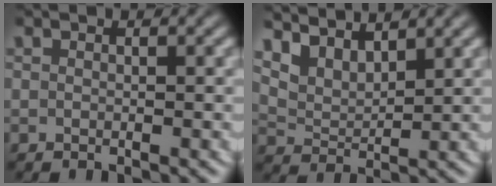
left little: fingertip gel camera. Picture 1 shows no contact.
{"total": 7.2, "force": [4.4, 4.7, 3.1], "torque": [-0.076, 0.001, 0.063]}